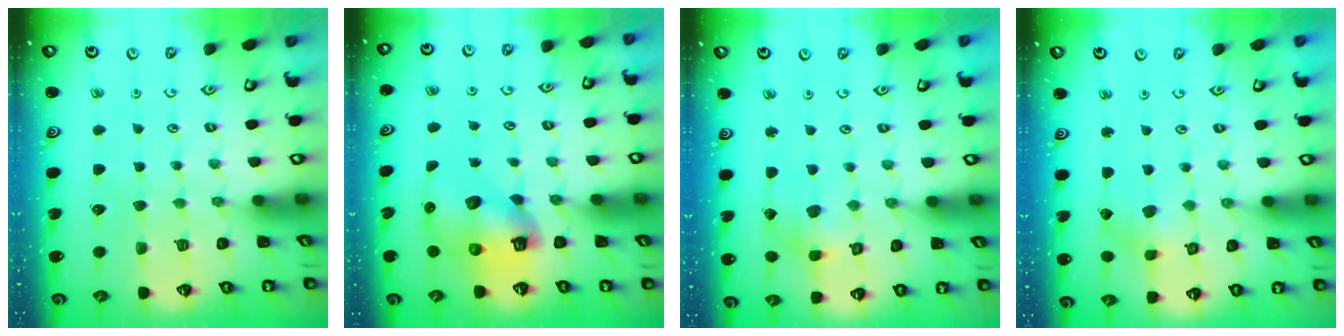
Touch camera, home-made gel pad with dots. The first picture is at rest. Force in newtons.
{"total": 9.4, "press": 9.4, "slide": 1.0}
{"total": 4.1, "press": 4.0, "slide": 0.6}
{"total": 2.2, "press": 2.2, "slide": 0.4}